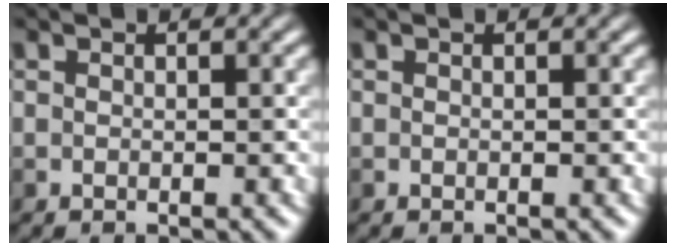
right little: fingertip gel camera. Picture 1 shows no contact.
{"total": 0.0}